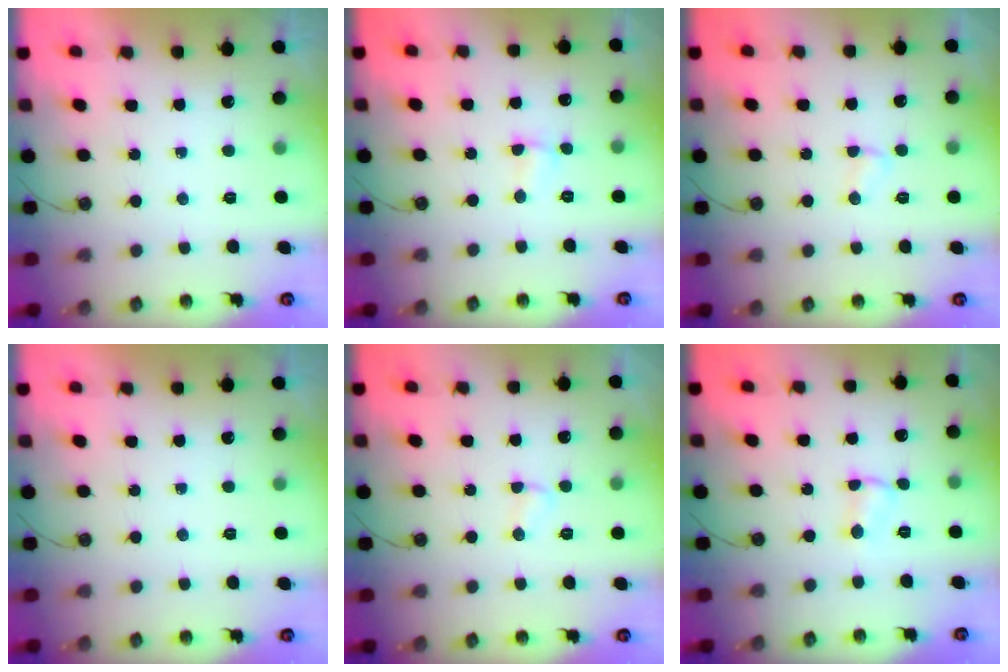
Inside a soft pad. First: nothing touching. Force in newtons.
{"total": 1.8, "press": 1.7, "slide": 0.5}
{"total": 2.7, "press": 2.6, "slide": 0.4}
{"total": 0.0}
{"total": 2.7, "press": 2.6, "slide": 0.4}
{"total": 2.5, "press": 2.5, "slide": 0.4}